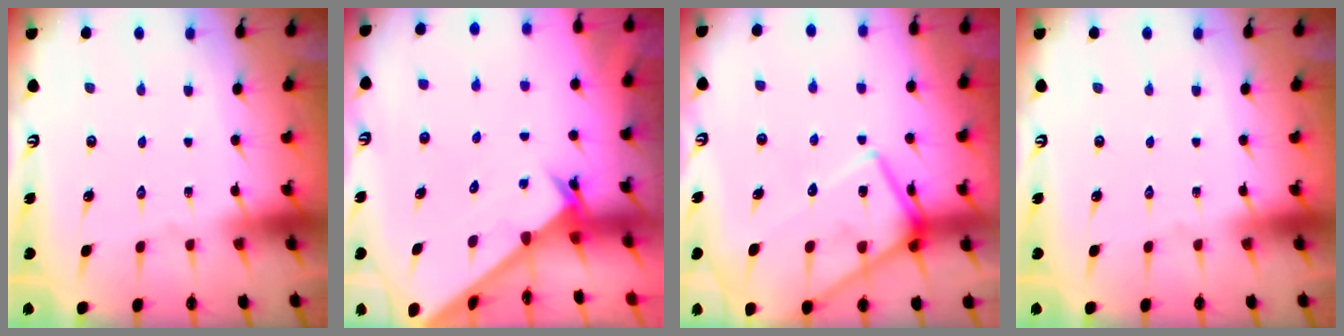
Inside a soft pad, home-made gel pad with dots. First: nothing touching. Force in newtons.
{"total": 2.5, "press": 2.5, "slide": 0.2}
{"total": 16.3, "press": 16.3, "slide": 1.4}
{"total": 0.0}